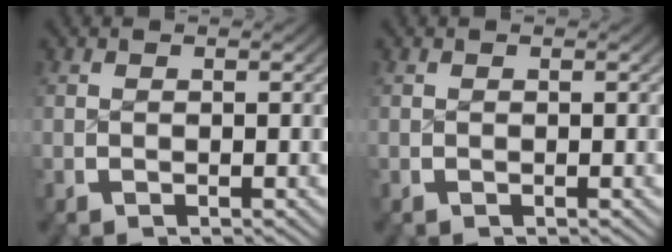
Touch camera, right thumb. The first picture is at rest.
{"total": 0.0}